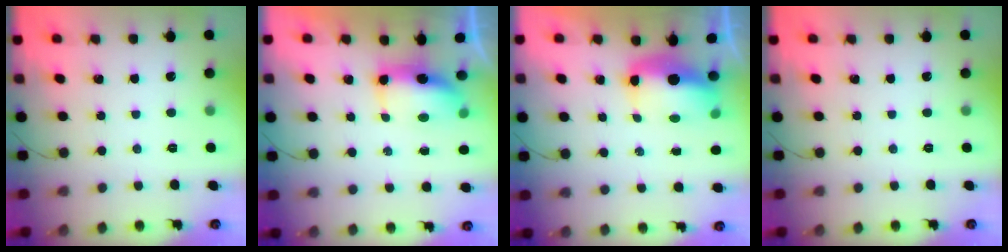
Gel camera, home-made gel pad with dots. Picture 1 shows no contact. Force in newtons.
{"total": 6.7, "press": 6.6, "slide": 1.1}
{"total": 8.9, "press": 8.7, "slide": 2.0}
{"total": 0.0}